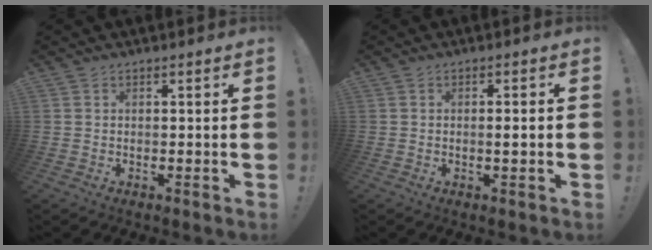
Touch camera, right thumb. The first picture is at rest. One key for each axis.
{"total": 2.0, "fx": -0.2, "fy": -0.2, "fz": 1.9, "tx": -0.026, "ty": -0.004, "tz": -0.008}